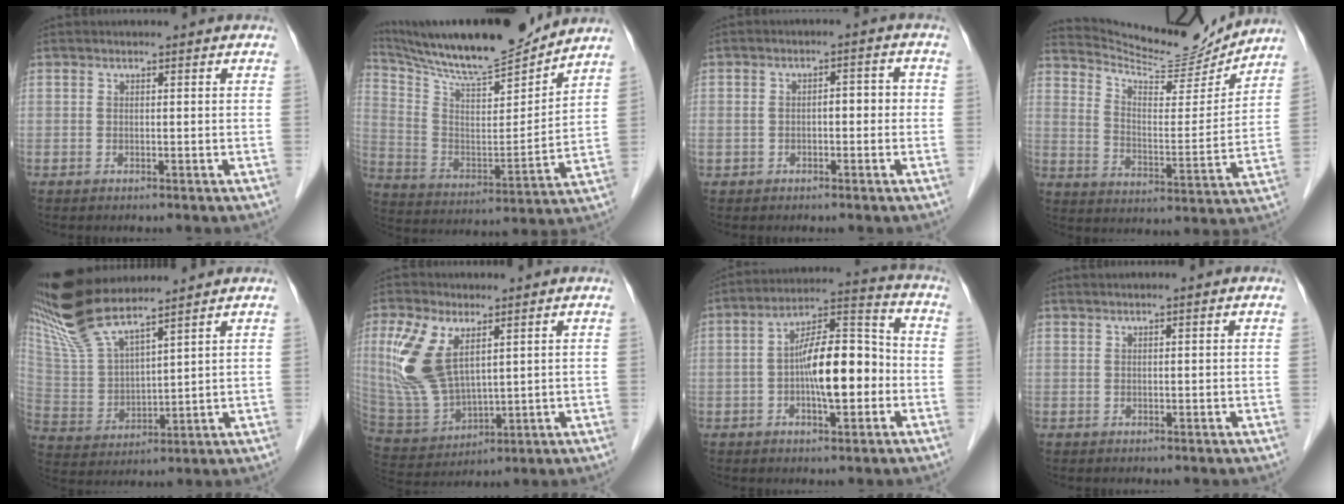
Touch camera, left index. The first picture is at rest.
{"total": 19.3, "force": [17.6, 1.7, 7.6], "torque": [-0.149, -0.014, 0.296]}
{"total": 3.7, "force": [-0.8, 2.3, 2.8], "torque": [-0.050, 0.032, -0.006]}
{"total": 15.3, "force": [15.0, 1.2, 2.6], "torque": [-0.057, -0.027, 0.229]}
{"total": 13.5, "force": [11.8, 1.8, 6.3], "torque": [-0.148, 0.013, 0.243]}
{"total": 11.1, "force": [4.1, 5.1, 8.9], "torque": [-0.214, 0.000, 0.096]}
{"total": 11.5, "force": [-2.2, 3.6, 10.6], "torque": [-0.191, 0.026, -0.037]}
{"total": 0.8, "force": [0.6, -0.2, 0.5], "torque": [-0.019, 0.005, 0.020]}